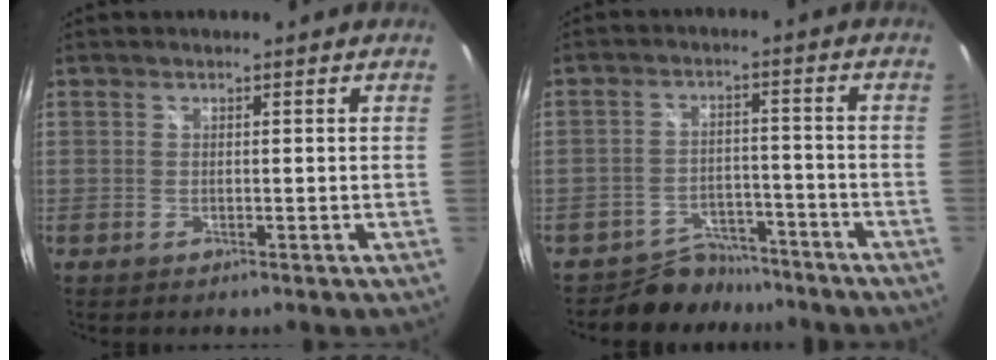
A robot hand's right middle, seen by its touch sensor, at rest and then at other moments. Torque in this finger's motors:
{"motor_torque": [-0.27, -0.38, 0.00, -0.01]}